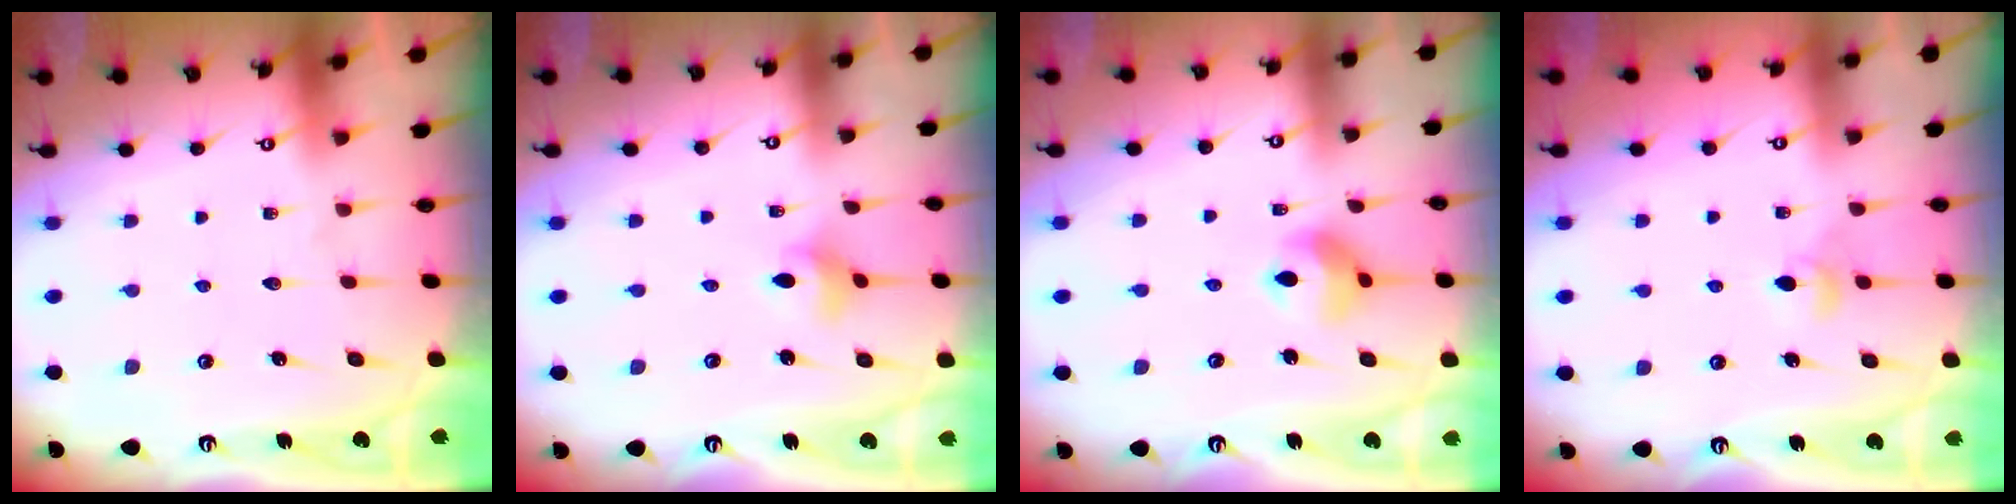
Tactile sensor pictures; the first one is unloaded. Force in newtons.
{"total": 3.7, "press": 3.7, "slide": 0.5}
{"total": 8.9, "press": 8.9, "slide": 1.1}
{"total": 4.4, "press": 4.3, "slide": 0.8}